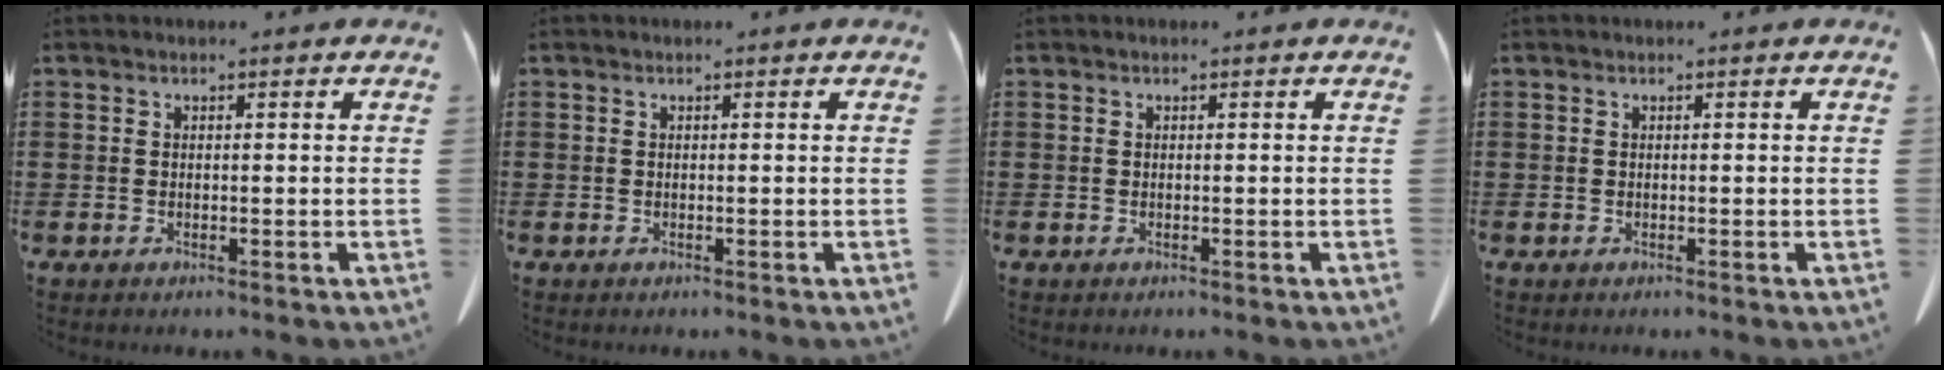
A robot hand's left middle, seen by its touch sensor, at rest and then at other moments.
{"total": 0.0}
{"total": 0.0}
{"total": 0.0}